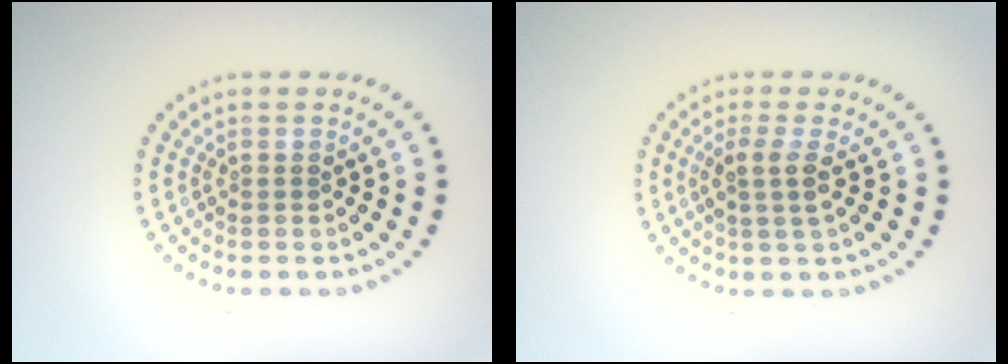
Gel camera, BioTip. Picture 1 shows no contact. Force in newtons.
{"total": 2.0, "press": 1.7, "slide": 1.2}